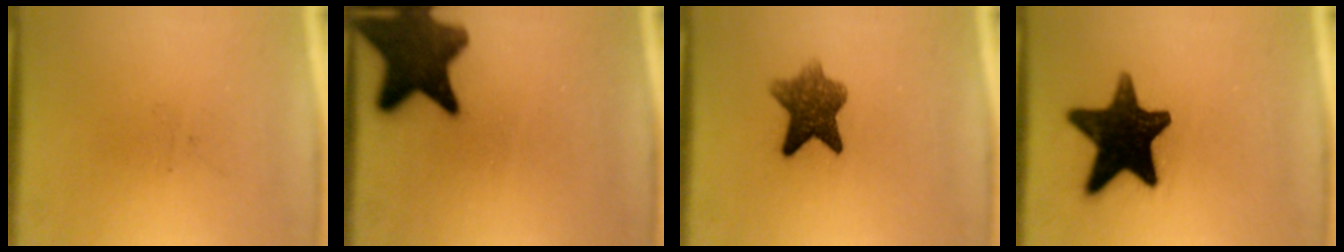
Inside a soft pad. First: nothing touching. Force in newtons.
{"total": 14.0}
{"total": 7.4}
{"total": 16.9}